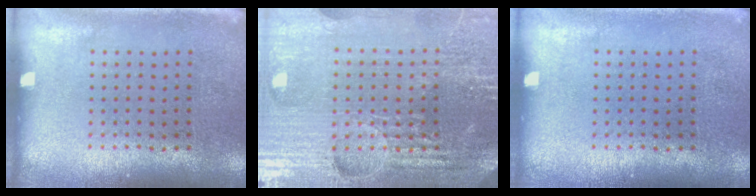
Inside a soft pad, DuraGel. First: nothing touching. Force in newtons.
{"total": 5.4, "press": 4.9, "slide": 2.2}
{"total": 0.0}